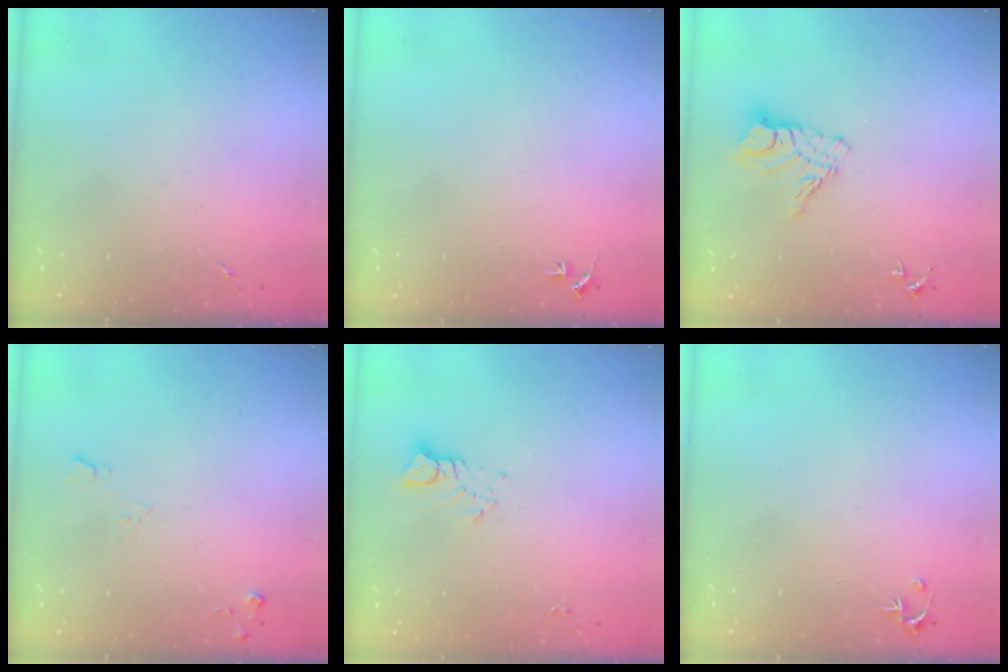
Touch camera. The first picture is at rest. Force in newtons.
{"total": 2.3, "press": 2.3, "slide": 0.2}
{"total": 9.9, "press": 9.9, "slide": 0.8}
{"total": 5.2, "press": 5.2, "slide": 0.7}
{"total": 3.7, "press": 3.7, "slide": 0.2}
{"total": 2.5, "press": 2.5, "slide": 0.2}